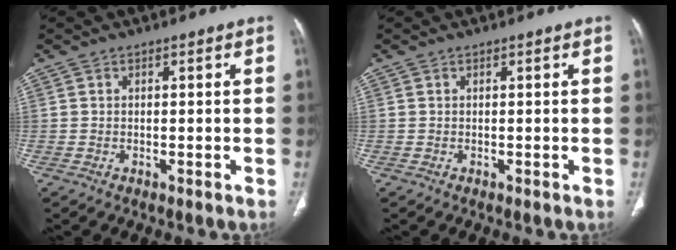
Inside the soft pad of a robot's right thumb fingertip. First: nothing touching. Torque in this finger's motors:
{"motor_torque": [0.00, 0.00, 0.00, 0.00, 0.00]}